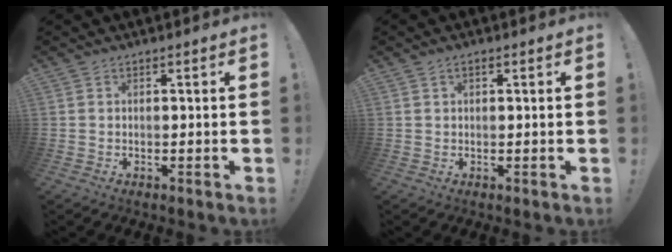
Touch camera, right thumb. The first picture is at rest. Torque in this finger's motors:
{"motor_torque": [0.00, 0.00, -0.04, 0.03, 0.10]}